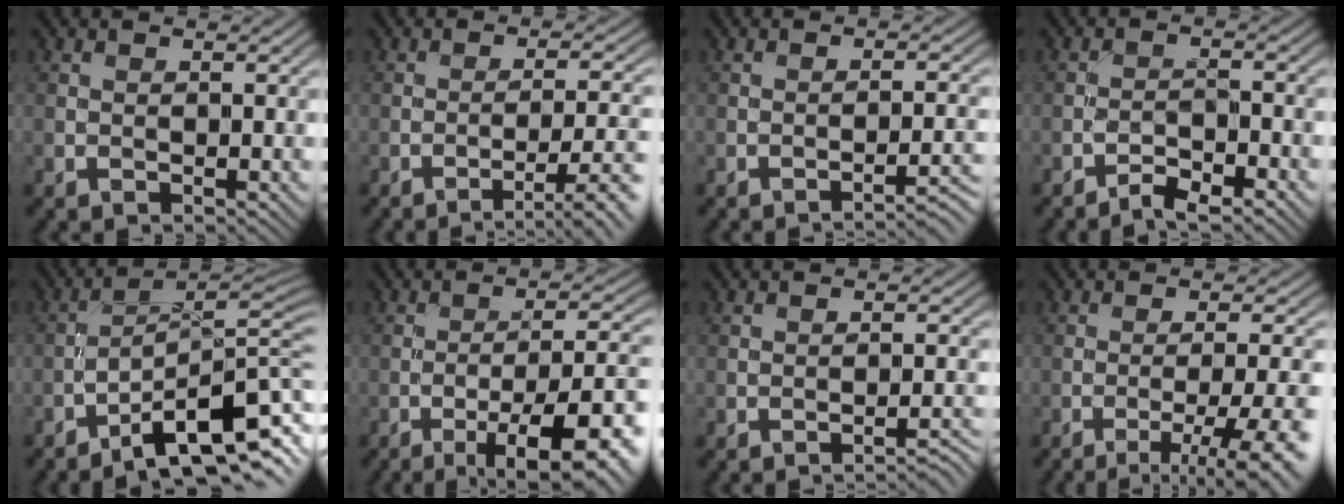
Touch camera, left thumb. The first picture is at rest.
{"total": 6.1, "force": [-3.4, 1.3, 4.9], "torque": [-0.080, 0.001, -0.045]}
{"total": 3.7, "force": [-2.7, 0.4, 2.5], "torque": [-0.037, 0.011, -0.046]}
{"total": 3.3, "force": [-2.9, 0.5, 1.6], "torque": [-0.031, 0.005, -0.056]}
{"total": 11.6, "force": [-7.5, 2.4, 8.5], "torque": [-0.137, -0.001, -0.125]}
{"total": 12.7, "force": [-6.5, 3.3, 10.4], "torque": [-0.153, 0.007, -0.090]}
{"total": 3.0, "force": [-2.5, 0.2, 1.7], "torque": [-0.026, 0.011, -0.041]}
{"total": 9.9, "force": [-5.8, 2.1, 7.8], "torque": [-0.121, -0.003, -0.071]}